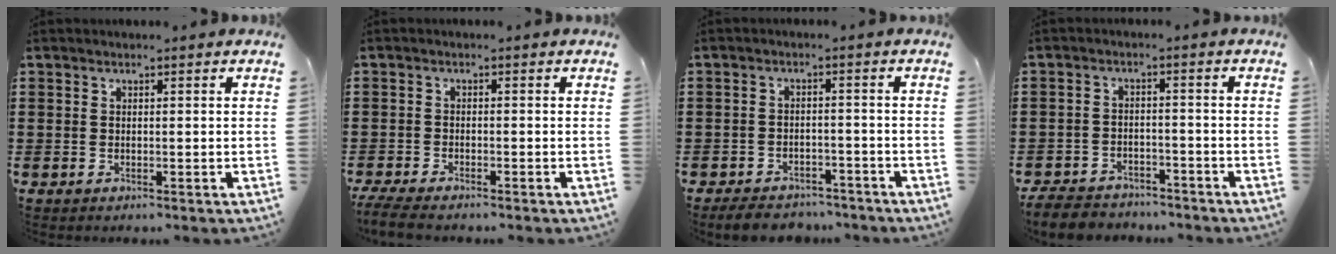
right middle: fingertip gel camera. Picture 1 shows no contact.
{"total": 2.6, "force": [-2.4, 0.2, 1.0], "torque": [-0.031, -0.005, -0.052]}
{"total": 3.7, "force": [-3.6, 0.9, 0.4], "torque": [-0.008, 0.005, -0.073]}
{"total": 4.9, "force": [-4.8, 1.1, 0.6], "torque": [-0.020, 0.007, -0.100]}